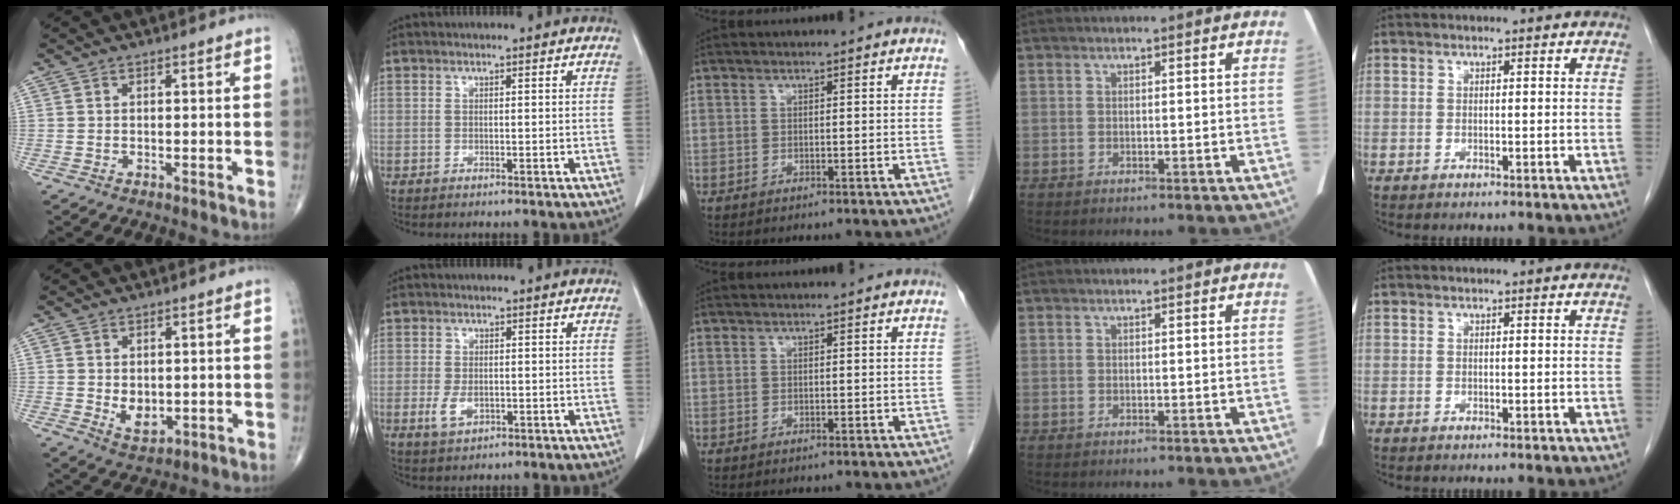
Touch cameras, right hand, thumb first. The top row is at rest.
{"thumb": {"total": 4.6, "force": [-0.1, 3.2, 3.3], "torque": [-0.039, -0.011, 0.011]}, "index": {"total": 3.0, "force": [-0.6, 1.9, 2.3], "torque": [-0.046, -0.002, -0.003]}}